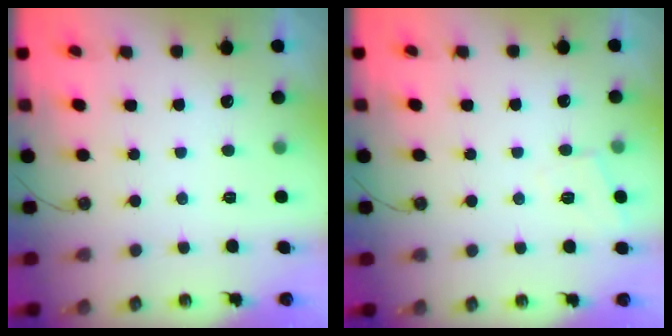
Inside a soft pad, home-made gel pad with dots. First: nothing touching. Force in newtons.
{"total": 4.4, "press": 4.4, "slide": 0.6}